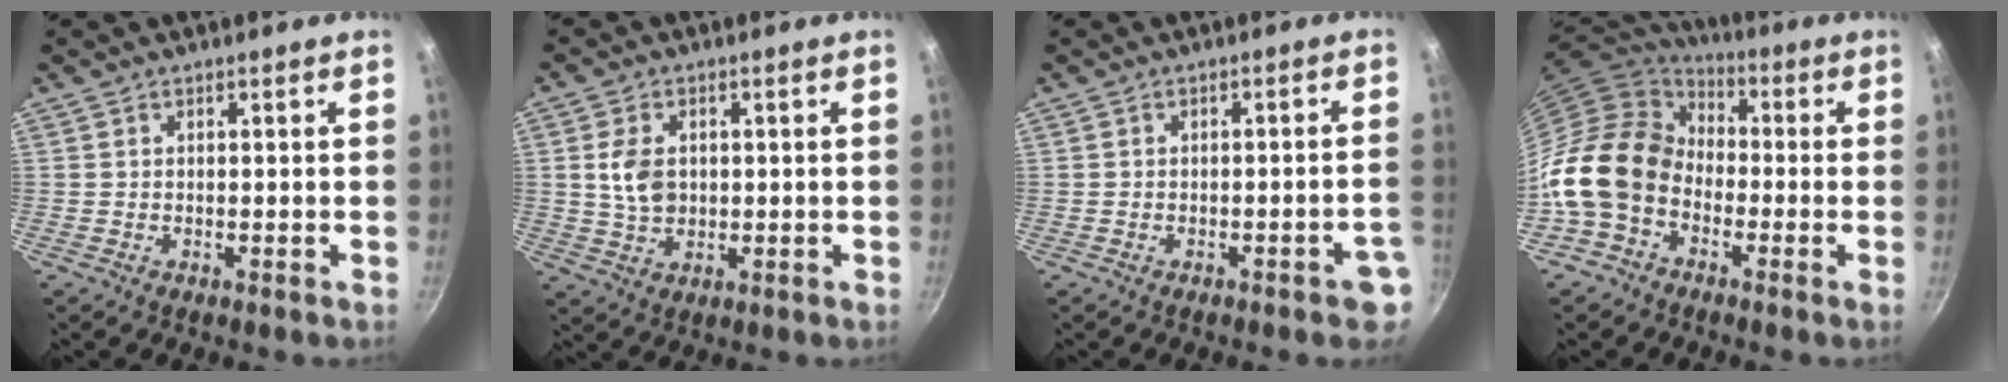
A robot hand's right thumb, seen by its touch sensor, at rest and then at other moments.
{"total": 6.5, "force": [0.9, 4.6, 4.5], "torque": [-0.076, -0.002, 0.017]}
{"total": 4.8, "force": [-2.3, 1.5, 4.0], "torque": [-0.038, 0.024, -0.018]}
{"total": 15.8, "force": [-4.1, 12.1, 9.3], "torque": [-0.141, 0.051, -0.099]}